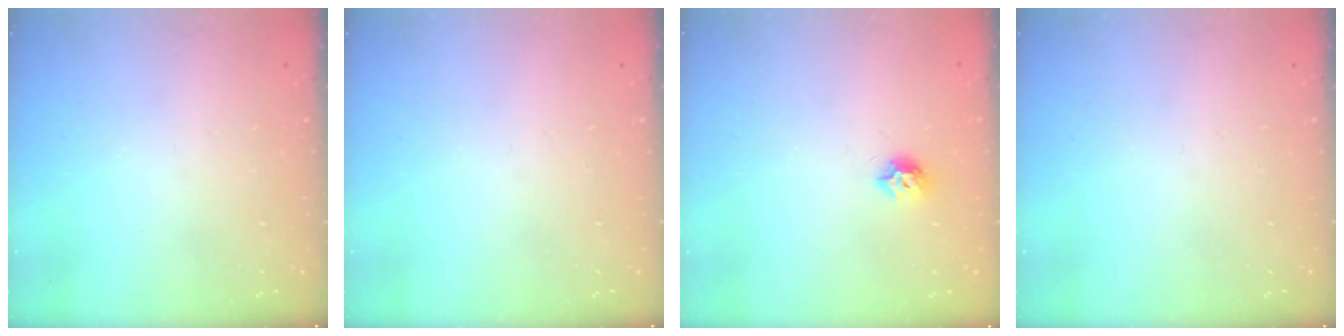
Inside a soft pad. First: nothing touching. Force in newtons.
{"total": 0.0}
{"total": 6.4, "press": 6.4, "slide": 0.3}
{"total": 0.0}